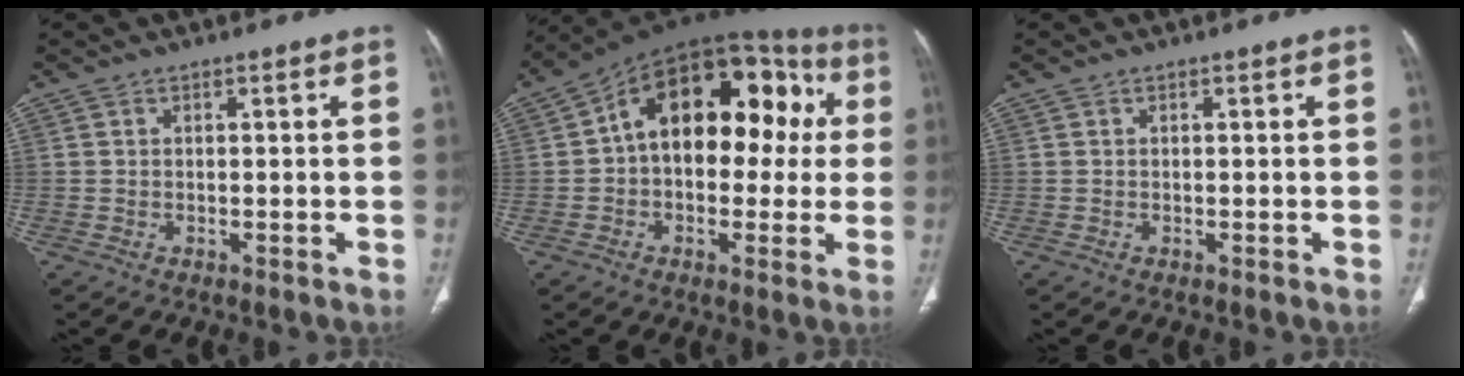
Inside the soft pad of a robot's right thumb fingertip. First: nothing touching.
{"total": 21.0, "force": [2.7, 12.9, 16.4], "torque": [-0.194, 0.053, 0.028]}
{"total": 0.0}